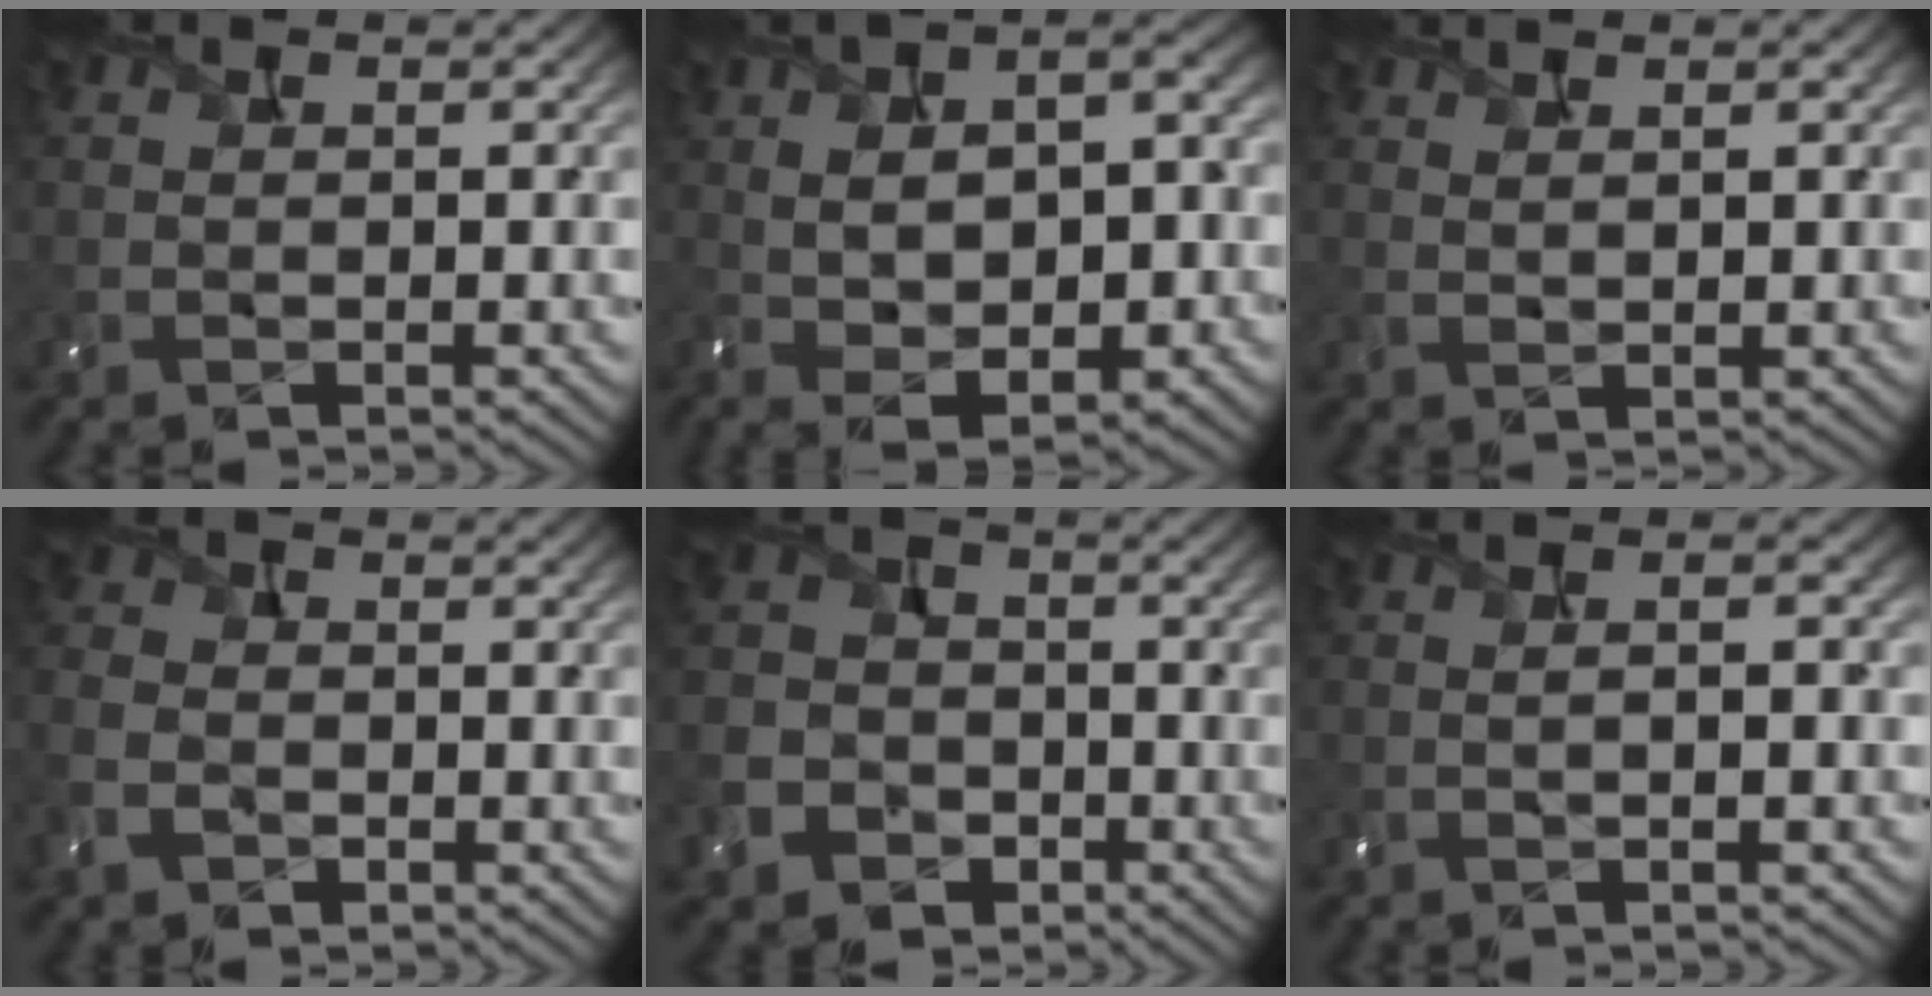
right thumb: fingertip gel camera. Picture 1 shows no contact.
{"total": 12.1, "force": [0.0, 6.3, 10.4], "torque": [-0.181, 0.001, 0.015]}
{"total": 1.9, "force": [1.6, 0.2, 1.1], "torque": [-0.020, -0.003, 0.026]}
{"total": 5.2, "force": [-2.4, 3.7, 2.8], "torque": [-0.087, -0.011, -0.057]}
{"total": 7.6, "force": [-3.7, 6.2, 2.5], "torque": [-0.073, -0.025, -0.085]}
{"total": 2.8, "force": [-0.2, 0.6, 2.8], "torque": [-0.042, 0.001, -0.010]}